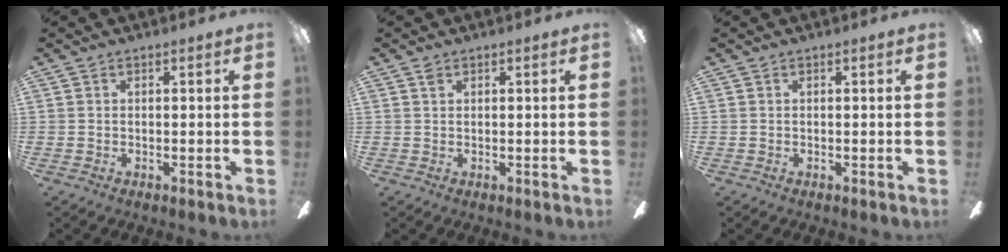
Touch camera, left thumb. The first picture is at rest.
{"total": 0.8, "force": [0.5, 0.5, 0.4], "torque": [-0.011, 0.002, 0.009]}
{"total": 0.0}